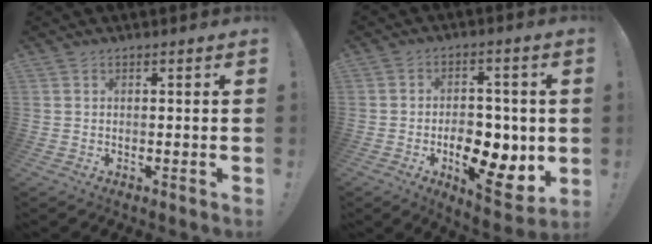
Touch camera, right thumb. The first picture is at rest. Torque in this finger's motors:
{"motor_torque": [0.41, 1.08, 1.60, -0.64, 0.06]}